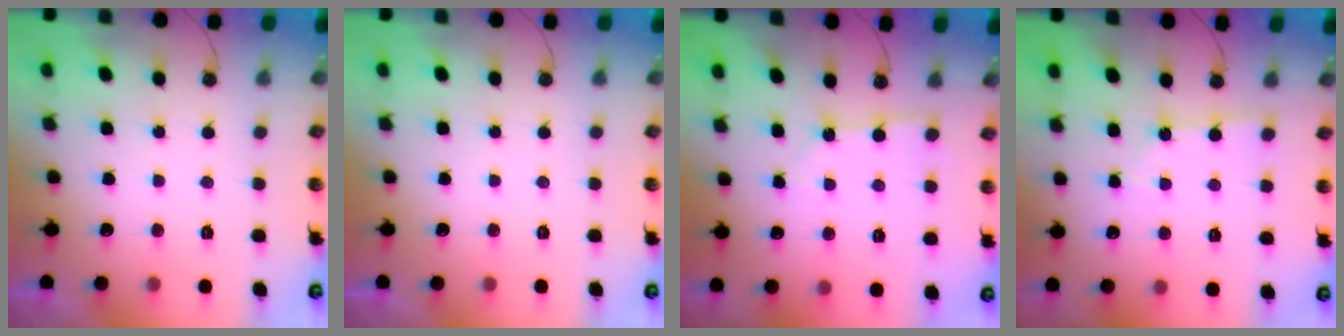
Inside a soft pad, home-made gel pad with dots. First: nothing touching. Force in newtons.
{"total": 0.0}
{"total": 2.8, "press": 2.8, "slide": 0.2}
{"total": 1.9, "press": 1.9, "slide": 0.3}